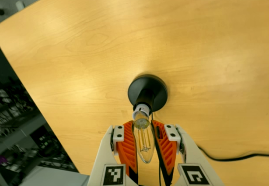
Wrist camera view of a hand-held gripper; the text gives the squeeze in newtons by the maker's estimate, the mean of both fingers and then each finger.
{"total": 18.7, "left": 19.7, "right": 17.7}